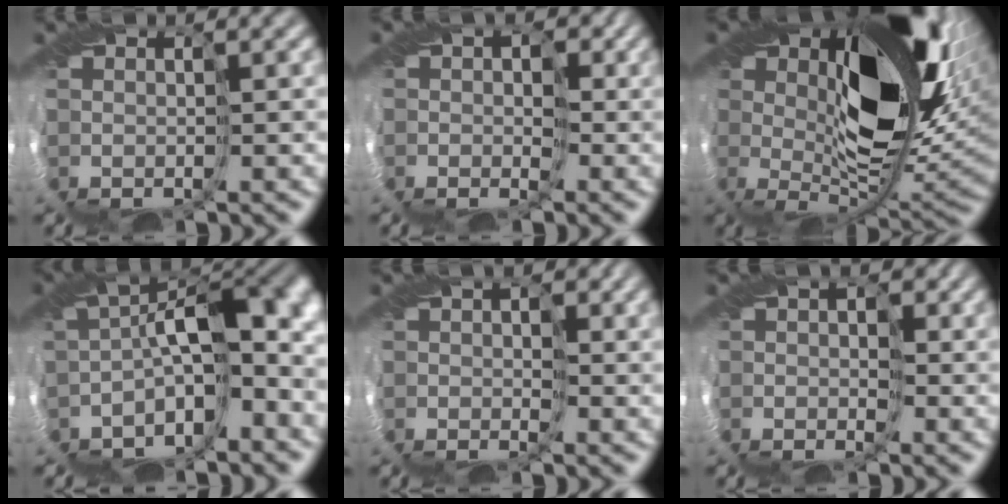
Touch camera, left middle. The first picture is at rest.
{"total": 2.1, "force": [-0.7, 1.9, 0.6], "torque": [0.001, 0.003, -0.021]}
{"total": 16.2, "force": [3.4, 7.5, 13.9], "torque": [-0.198, -0.004, 0.049]}
{"total": 9.6, "force": [-2.7, 4.4, 8.1], "torque": [-0.109, 0.009, -0.053]}
{"total": 0.9, "force": [-0.7, 0.5, 0.1], "torque": [0.004, -0.002, -0.017]}
{"total": 1.4, "force": [-0.8, 1.1, 0.1], "torque": [0.006, -0.002, -0.021]}